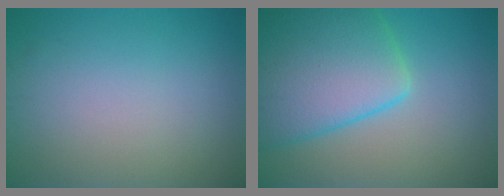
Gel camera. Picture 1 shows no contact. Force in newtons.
{"total": 10.0, "press": 10.0, "slide": 0.4}